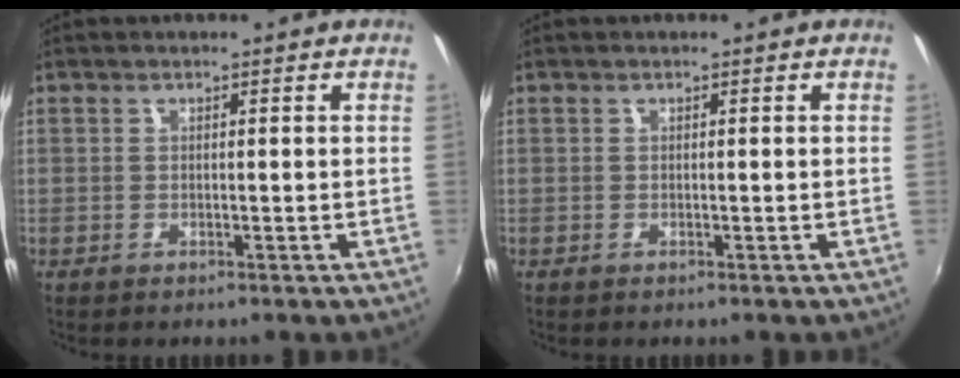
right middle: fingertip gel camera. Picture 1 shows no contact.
{"total": 0.0}